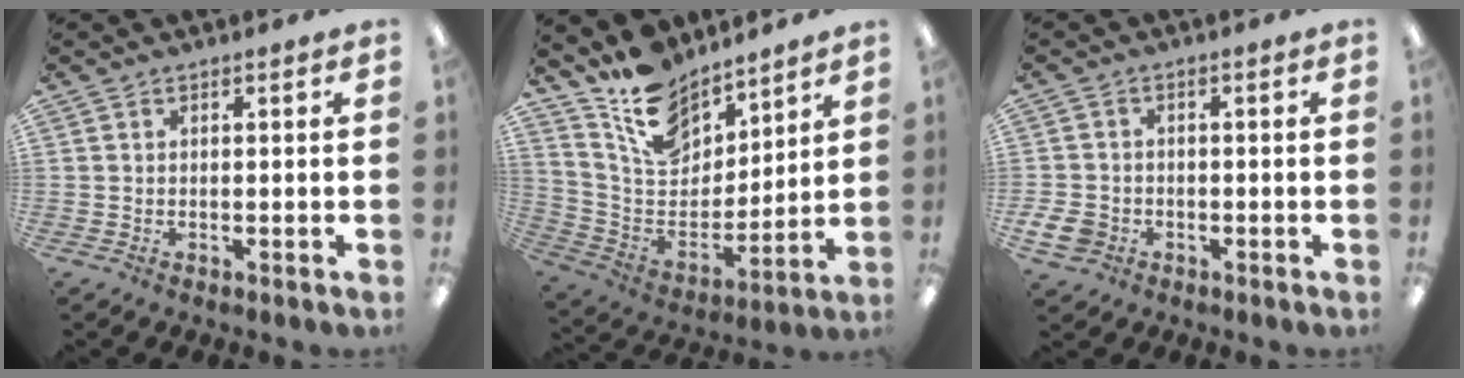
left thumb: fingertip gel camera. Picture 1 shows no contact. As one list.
[{"total": 15.6, "force": [12.4, 8.0, 5.0], "torque": [-0.116, -0.082, 0.235]}, {"total": 4.6, "force": [-1.8, 3.8, 2.0], "torque": [-0.050, 0.006, -0.034]}]